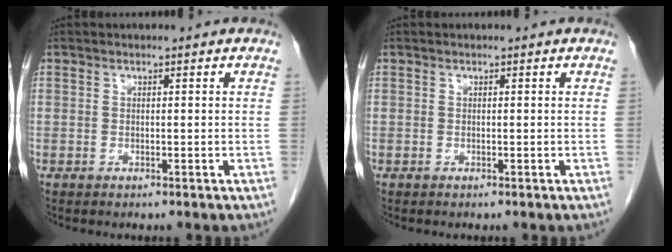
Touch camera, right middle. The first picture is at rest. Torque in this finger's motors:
{"motor_torque": [-0.13, -0.40, 0.00, 0.00]}